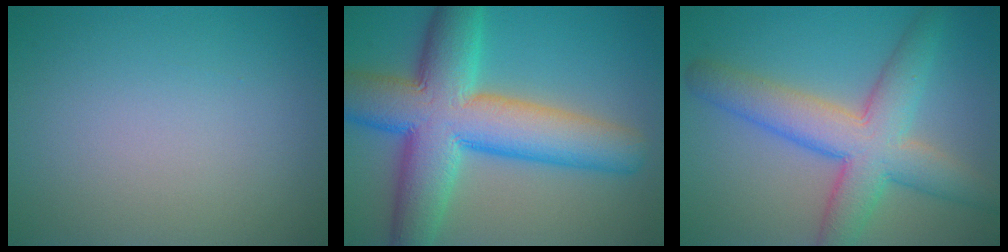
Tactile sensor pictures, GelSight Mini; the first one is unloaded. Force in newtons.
{"total": 12.3, "press": 12.3, "slide": 0.3}
{"total": 7.6, "press": 7.6, "slide": 0.3}